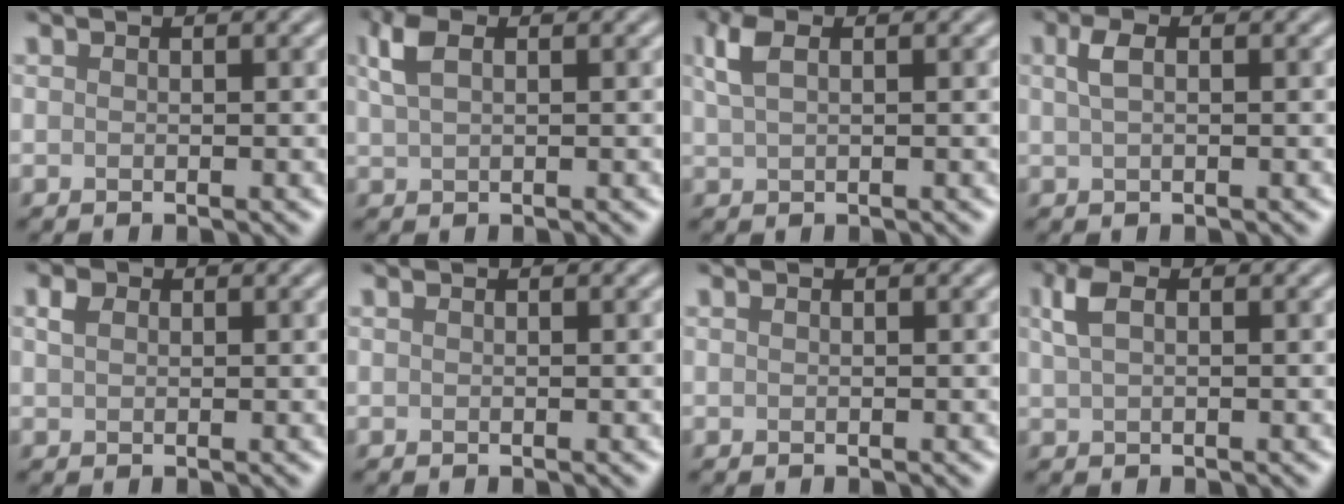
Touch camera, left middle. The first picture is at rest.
{"total": 2.9, "force": [1.4, 1.5, 2.1], "torque": [-0.051, 0.008, 0.027]}
{"total": 2.6, "force": [1.2, 1.2, 2.0], "torque": [-0.047, 0.006, 0.025]}
{"total": 1.8, "force": [0.6, 0.8, 1.5], "torque": [-0.034, 0.006, 0.011]}
{"total": 1.5, "force": [0.6, 1.0, 0.8], "torque": [-0.016, 0.006, 0.010]}
{"total": 0.0}
{"total": 0.0}
{"total": 2.5, "force": [1.0, 1.3, 1.9], "torque": [-0.046, 0.006, 0.017]}